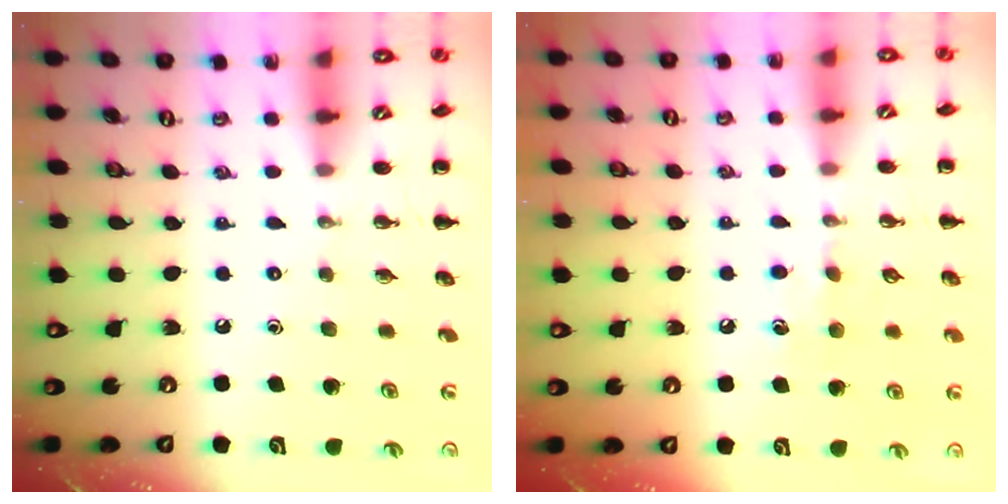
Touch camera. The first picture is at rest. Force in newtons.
{"total": 5.5, "press": 5.2, "slide": 1.7}